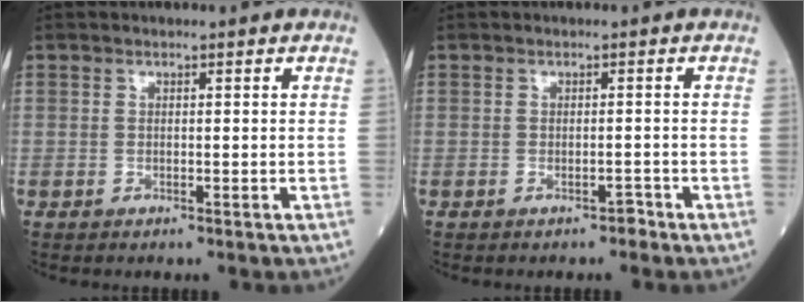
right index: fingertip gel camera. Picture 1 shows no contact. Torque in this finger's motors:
{"motor_torque": [0.07, -0.14, -0.03, -0.01]}